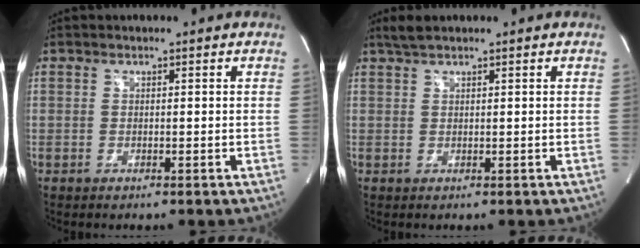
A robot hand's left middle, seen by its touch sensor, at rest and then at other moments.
{"total": 2.0, "force": [1.7, 0.1, 1.1], "torque": [-0.027, 0.012, 0.036]}